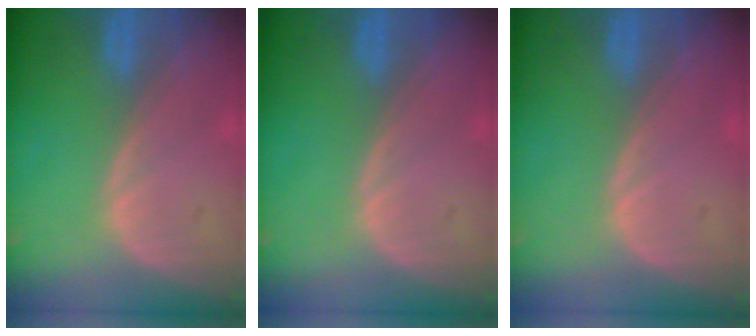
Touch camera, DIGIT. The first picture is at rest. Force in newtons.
{"total": 0.0}
{"total": 0.5, "press": 0.1, "slide": 0.5}